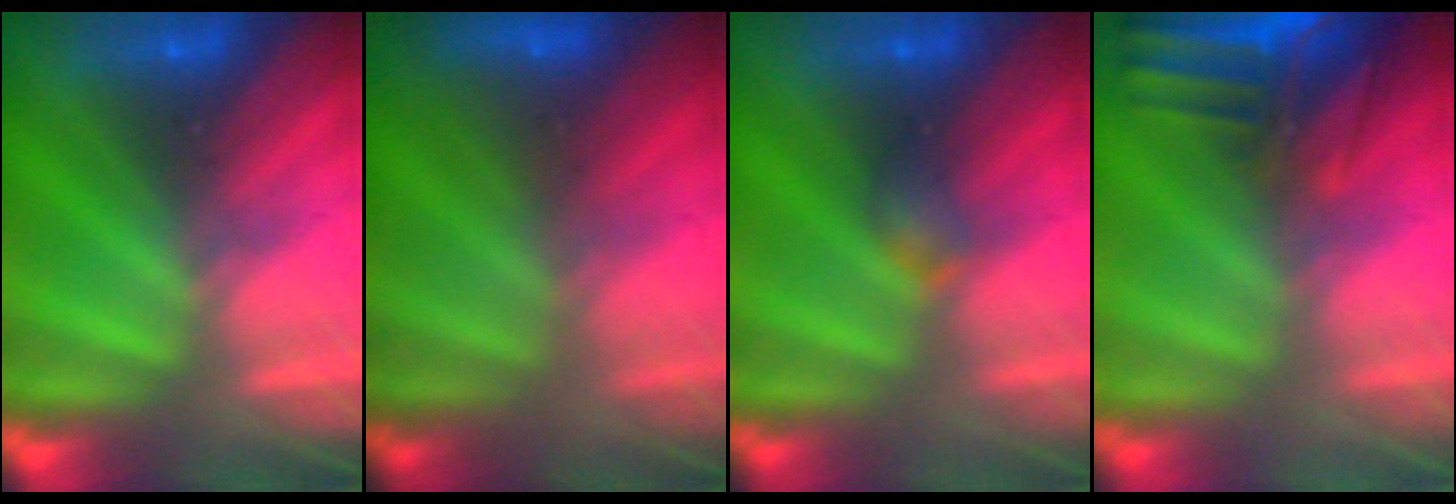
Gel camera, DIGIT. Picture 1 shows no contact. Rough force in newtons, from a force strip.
{"total": 2.8}
{"total": 2.2}
{"total": 8.4}